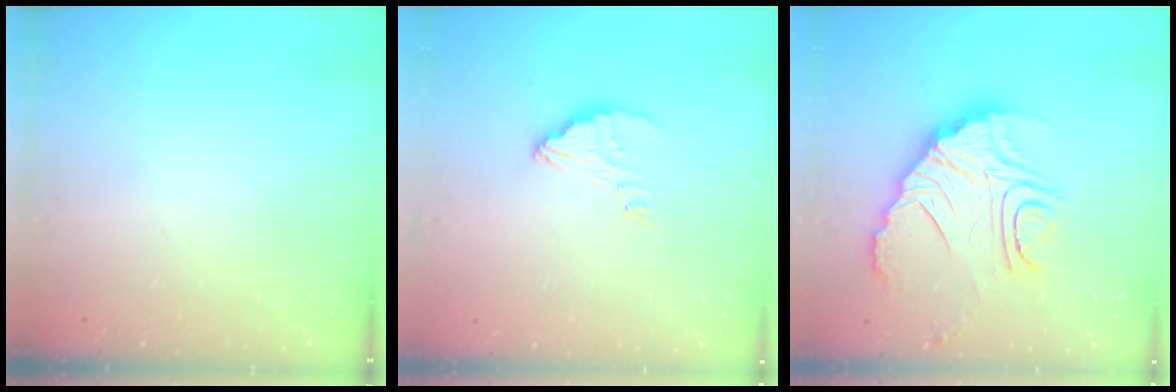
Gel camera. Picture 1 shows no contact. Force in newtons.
{"total": 3.3, "press": 3.3, "slide": 0.1}
{"total": 15.8, "press": 15.7, "slide": 1.6}